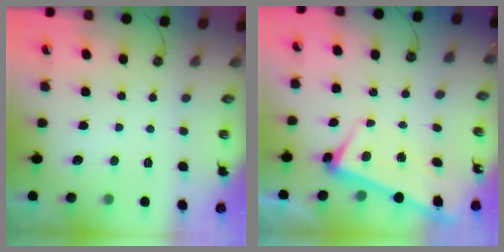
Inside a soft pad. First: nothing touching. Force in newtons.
{"total": 2.3, "press": 2.1, "slide": 0.9}